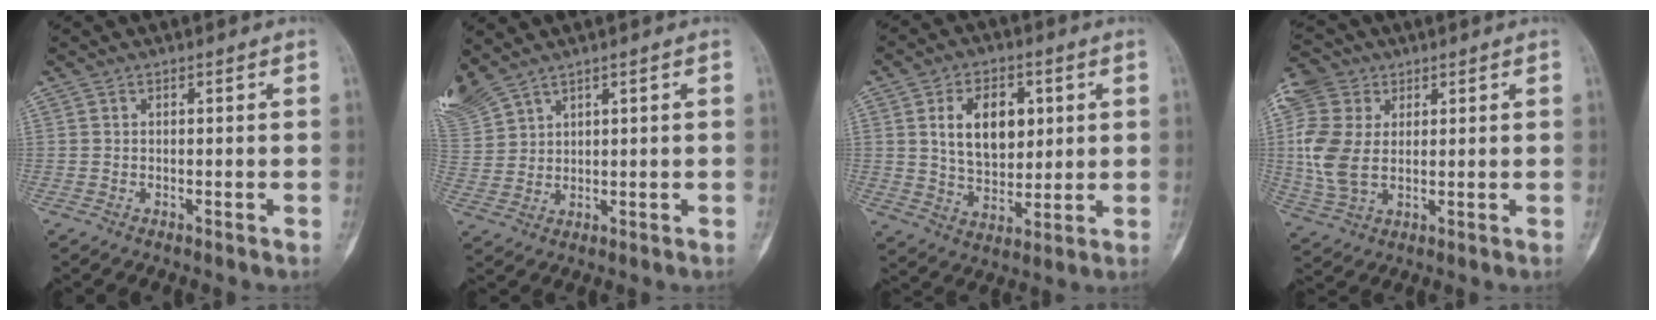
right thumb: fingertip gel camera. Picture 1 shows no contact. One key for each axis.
{"total": 9.1, "fx": 7.2, "fy": 3.7, "fz": 4.2, "tx": -0.118, "ty": -0.008, "tz": 0.163}
{"total": 12.4, "fx": 3.2, "fy": 8.0, "fz": 8.9, "tx": -0.113, "ty": -0.012, "tz": 0.063}
{"total": 11.8, "fx": 2.2, "fy": 8.5, "fz": 7.9, "tx": -0.173, "ty": 0.000, "tz": 0.040}